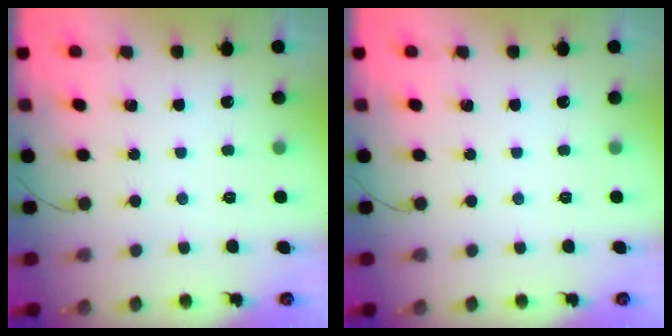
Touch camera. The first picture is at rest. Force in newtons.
{"total": 0.0}